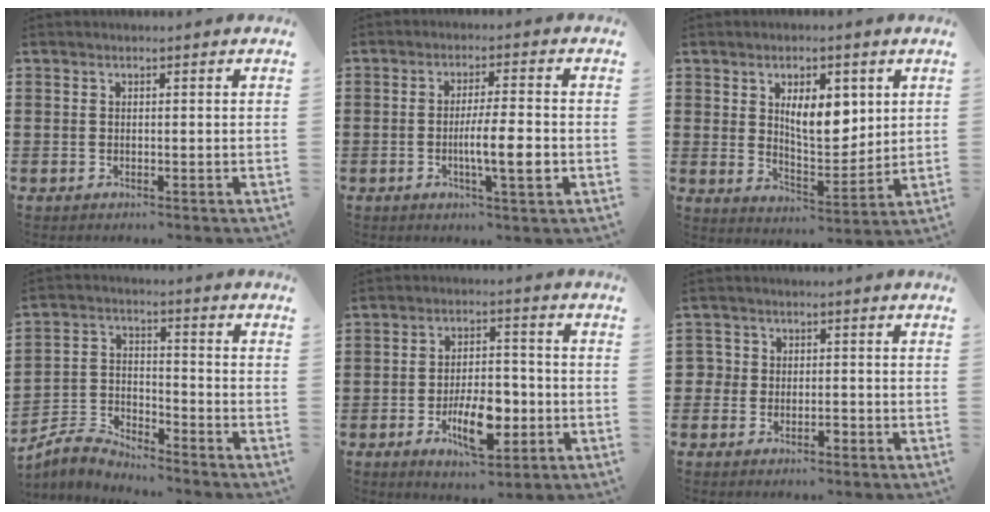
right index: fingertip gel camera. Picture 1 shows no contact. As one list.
[{"total": 6.8, "force": [-1.7, 0.9, 6.5], "torque": [-0.114, -0.006, -0.030]}, {"total": 8.0, "force": [2.8, 3.8, 6.4], "torque": [-0.103, -0.002, 0.042]}, {"total": 4.1, "force": [-4.1, 0.8, 0.3], "torque": [-0.026, -0.003, -0.091]}, {"total": 9.5, "force": [-3.3, 4.4, 7.7], "torque": [-0.135, -0.006, -0.061]}, {"total": 2.3, "force": [-1.1, 1.9, 0.6], "torque": [-0.020, 0.007, -0.026]}]